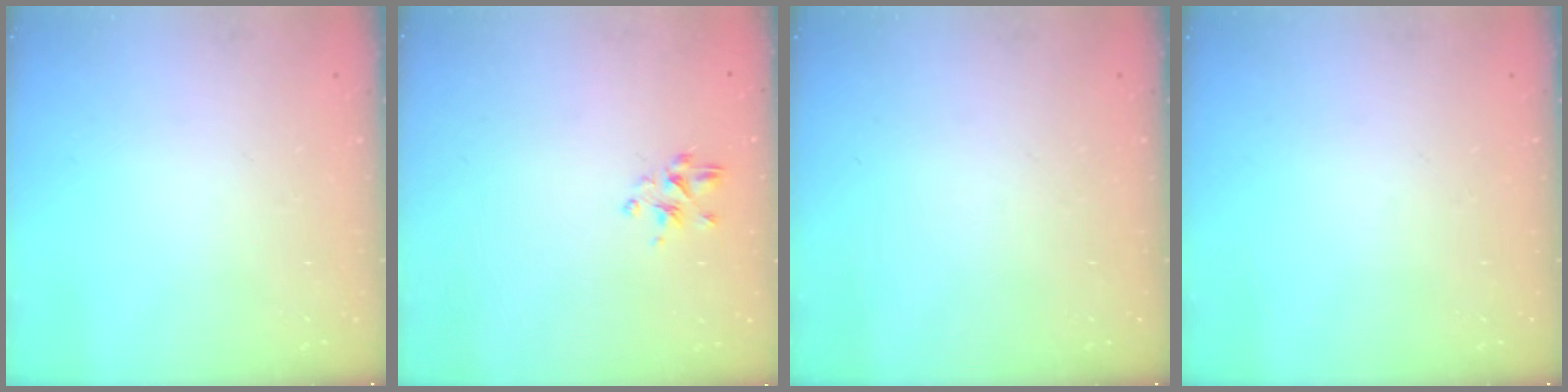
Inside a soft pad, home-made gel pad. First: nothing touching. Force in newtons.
{"total": 2.8, "press": 2.7, "slide": 0.9}
{"total": 0.0}
{"total": 0.0}